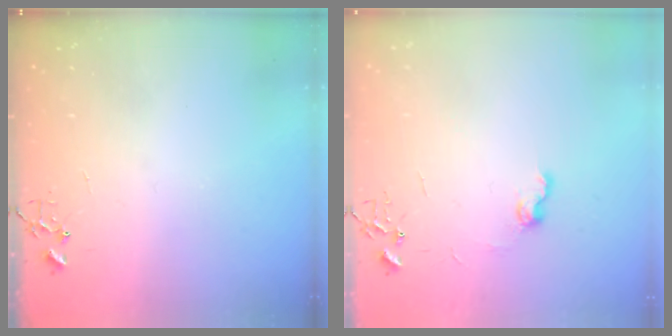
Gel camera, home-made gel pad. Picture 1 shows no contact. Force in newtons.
{"total": 7.6, "press": 7.5, "slide": 0.7}